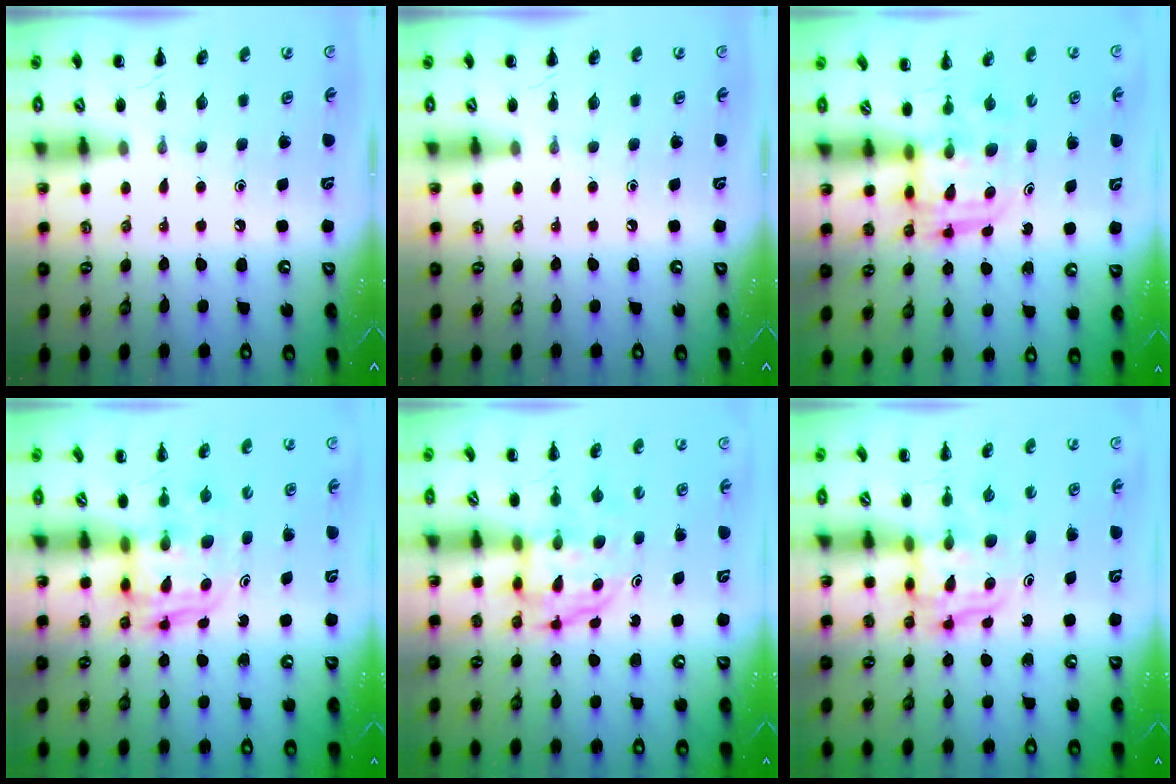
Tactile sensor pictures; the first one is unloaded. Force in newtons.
{"total": 0.0}
{"total": 3.0, "press": 3.0, "slide": 0.3}
{"total": 2.8, "press": 2.8, "slide": 0.2}
{"total": 3.7, "press": 3.7, "slide": 0.3}
{"total": 3.6, "press": 3.6, "slide": 0.2}